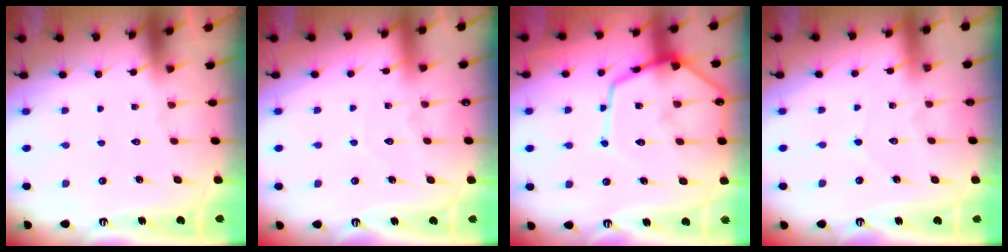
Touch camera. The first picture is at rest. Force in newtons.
{"total": 4.5, "press": 4.4, "slide": 0.5}
{"total": 15.5, "press": 15.4, "slide": 1.3}
{"total": 3.0, "press": 3.0, "slide": 0.3}